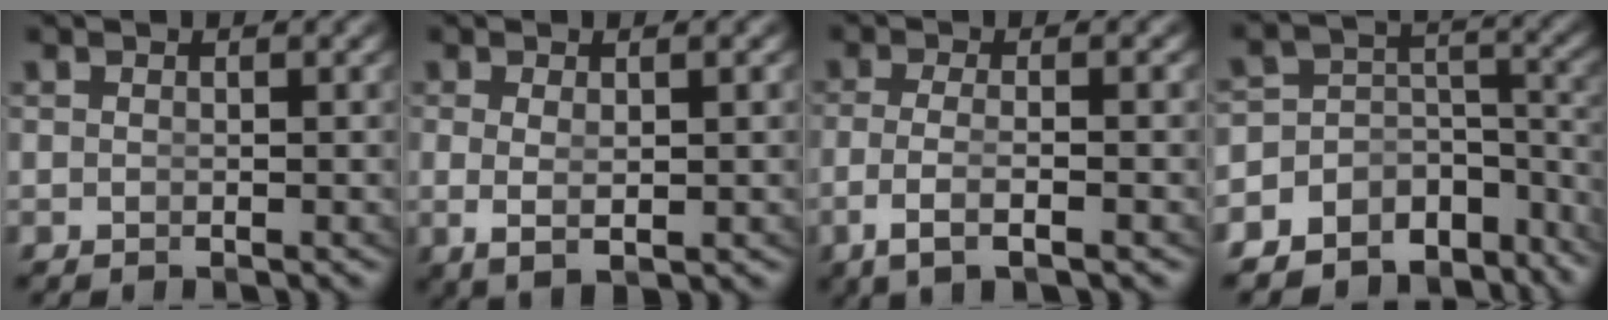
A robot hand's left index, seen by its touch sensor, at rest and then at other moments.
{"total": 2.6, "force": [-0.1, 0.6, 2.5], "torque": [-0.053, -0.017, 0.017]}
{"total": 3.8, "force": [-1.6, 0.7, 3.4], "torque": [-0.082, -0.018, -0.014]}
{"total": 14.1, "force": [-9.0, 9.6, 5.2], "torque": [-0.112, -0.047, -0.133]}